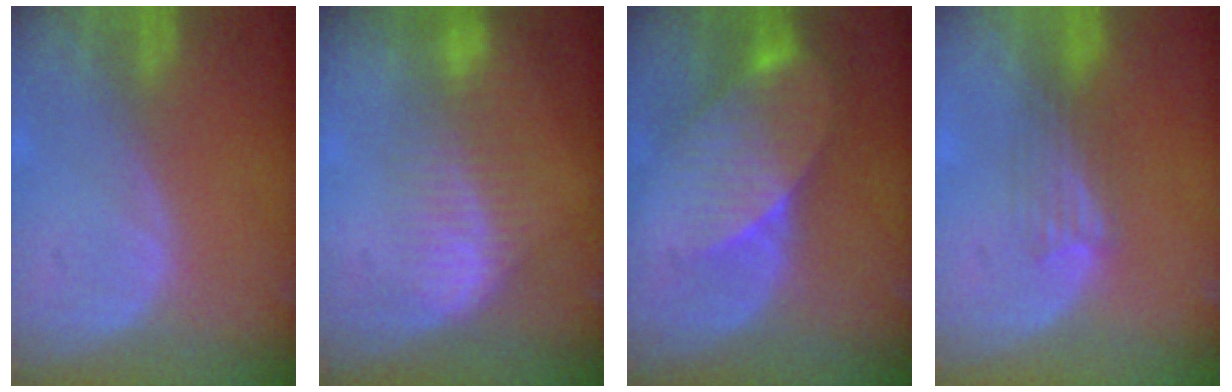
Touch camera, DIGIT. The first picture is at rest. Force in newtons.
{"total": 7.1, "press": 6.3, "slide": 3.3}
{"total": 8.2, "press": 7.3, "slide": 3.6}
{"total": 3.1, "press": 2.8, "slide": 1.3}